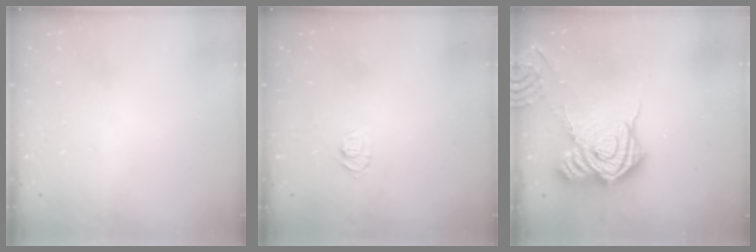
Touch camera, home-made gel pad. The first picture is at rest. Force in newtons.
{"total": 4.7, "press": 4.7, "slide": 0.5}
{"total": 18.8, "press": 18.7, "slide": 1.5}